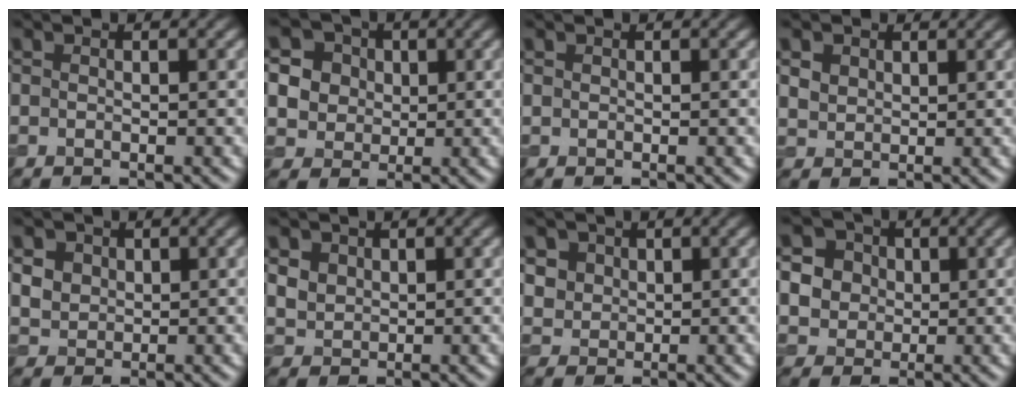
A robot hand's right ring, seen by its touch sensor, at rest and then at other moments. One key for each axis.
{"total": 7.2, "fx": 2.4, "fy": 6.1, "fz": 2.9, "tx": -0.069, "ty": 0.027, "tz": 0.030}
{"total": 0.0}
{"total": 2.6, "fx": 1.6, "fy": 1.8, "fz": 1.0, "tx": -0.034, "ty": -0.002, "tz": 0.034}
{"total": 4.1, "fx": 1.9, "fy": 3.1, "fz": 1.9, "tx": -0.053, "ty": 0.007, "tz": 0.034}
{"total": 2.7, "fx": 1.4, "fy": 2.0, "fz": 1.2, "tx": -0.032, "ty": 0.003, "tz": 0.032}
{"total": 3.3, "fx": 1.6, "fy": 2.6, "fz": 1.2, "tx": -0.045, "ty": 0.001, "tz": 0.042}
{"total": 7.0, "fx": 2.1, "fy": 6.1, "fz": 2.8, "tx": -0.068, "ty": 0.029, "tz": 0.027}